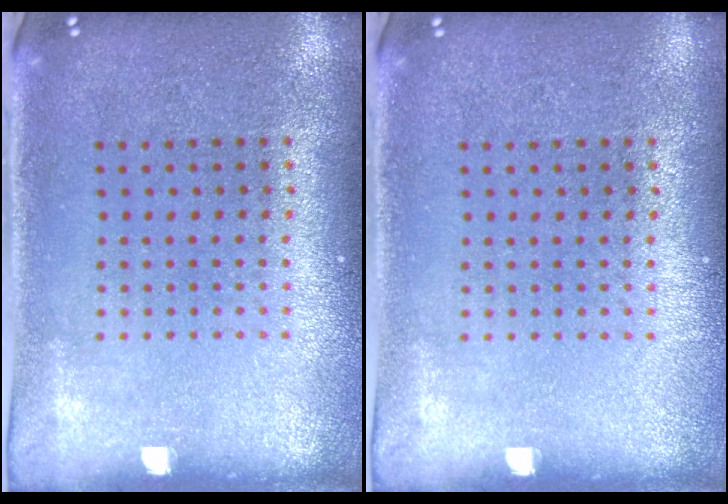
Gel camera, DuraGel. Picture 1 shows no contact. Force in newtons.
{"total": 0.0}